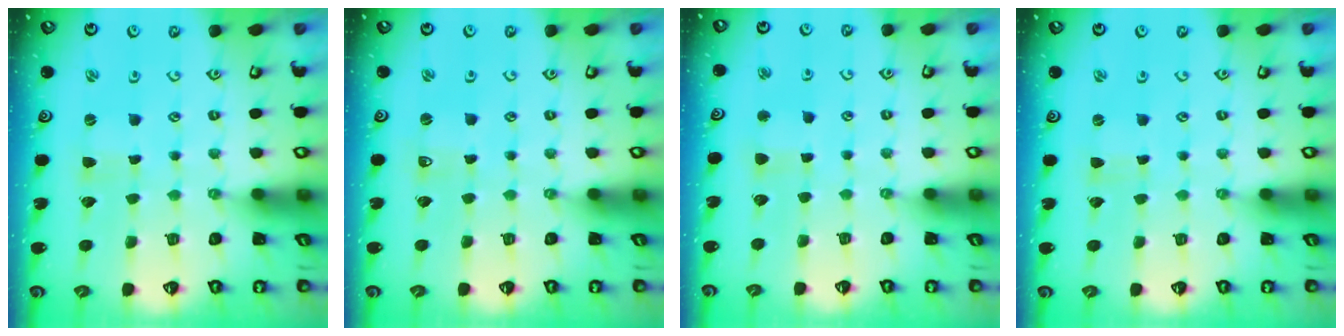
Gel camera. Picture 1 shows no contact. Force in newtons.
{"total": 2.7, "press": 2.7, "slide": 0.3}
{"total": 2.8, "press": 2.7, "slide": 0.4}
{"total": 0.0}